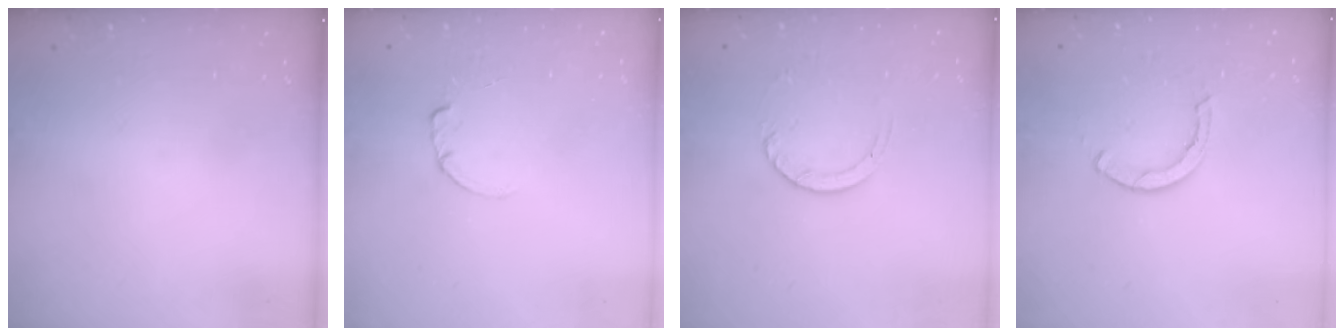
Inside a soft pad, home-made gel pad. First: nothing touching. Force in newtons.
{"total": 0.6, "press": 0.6, "slide": 0.1}
{"total": 3.9, "press": 3.9, "slide": 0.4}
{"total": 2.3, "press": 2.3, "slide": 0.1}